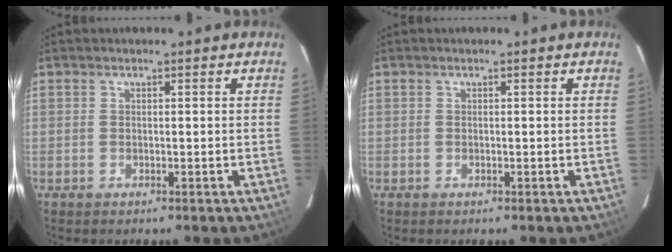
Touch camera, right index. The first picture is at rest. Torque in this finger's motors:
{"motor_torque": [-0.02, 0.00, 0.04, 0.01]}